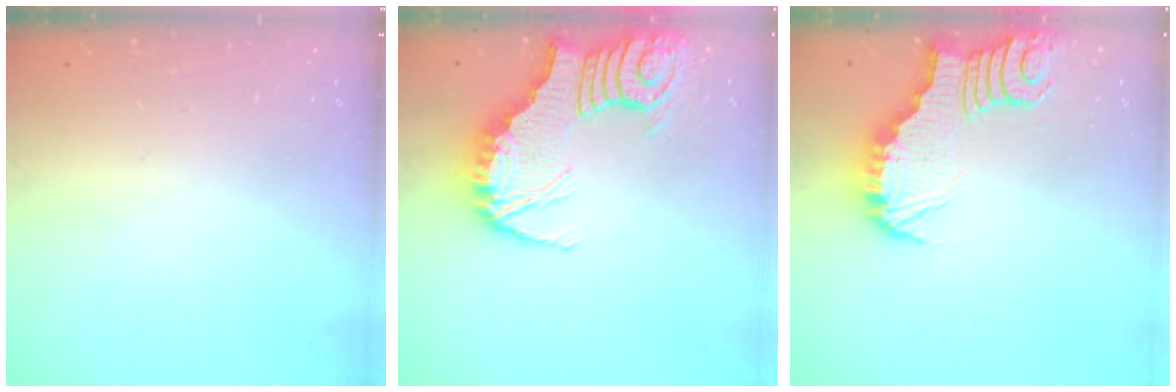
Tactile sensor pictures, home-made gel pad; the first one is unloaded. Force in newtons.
{"total": 10.5, "press": 10.5, "slide": 1.3}
{"total": 3.6, "press": 3.6, "slide": 0.2}